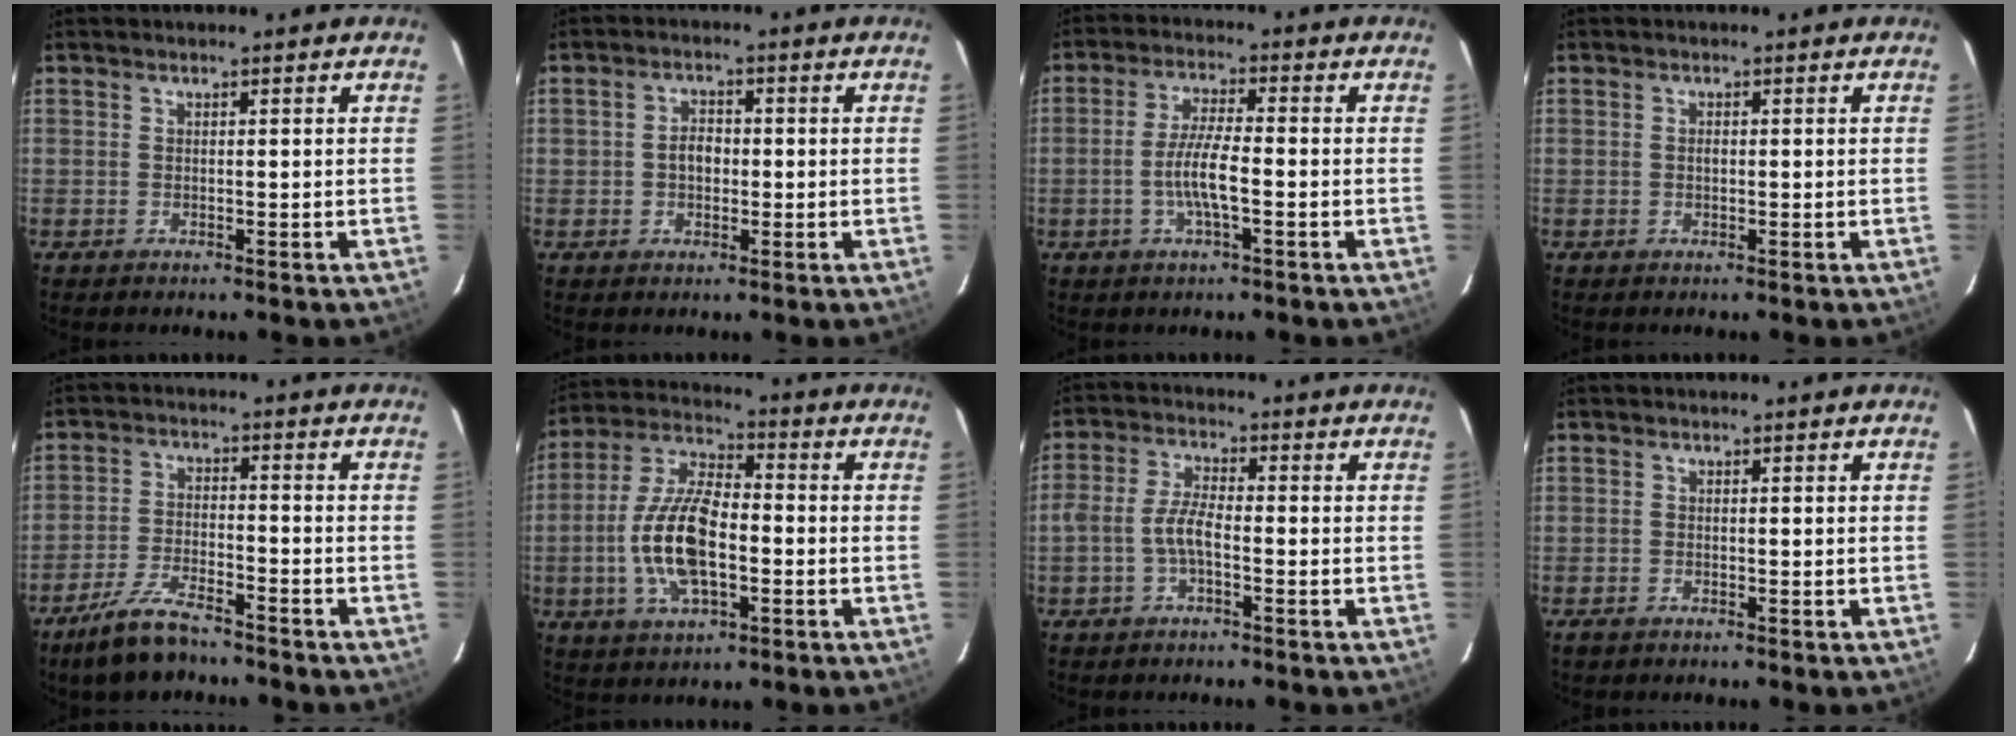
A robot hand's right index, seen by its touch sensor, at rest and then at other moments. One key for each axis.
{"total": 3.4, "fx": -0.3, "fy": 2.7, "fz": 2.1, "tx": -0.038, "ty": 0.009, "tz": -0.004}
{"total": 6.4, "fx": -1.8, "fy": 0.9, "fz": 6.1, "tx": -0.122, "ty": -0.001, "tz": -0.036}
{"total": 0.8, "fx": -0.1, "fy": 0.7, "fz": 0.5, "tx": -0.008, "ty": 0.003, "tz": -0.002}
{"total": 9.7, "fx": -7.8, "fy": 2.8, "fz": 5.1, "tx": -0.122, "ty": -0.010, "tz": -0.141}
{"total": 14.0, "fx": -3.1, "fy": 6.0, "fz": 12.3, "tx": -0.258, "ty": 0.003, "tz": -0.059}
{"total": 4.6, "fx": -1.9, "fy": 1.5, "fz": 3.9, "tx": -0.089, "ty": 0.013, "tz": -0.037}
{"total": 0.9, "fx": -0.7, "fy": 0.4, "fz": 0.3, "tx": -0.009, "ty": -0.003, "tz": -0.016}